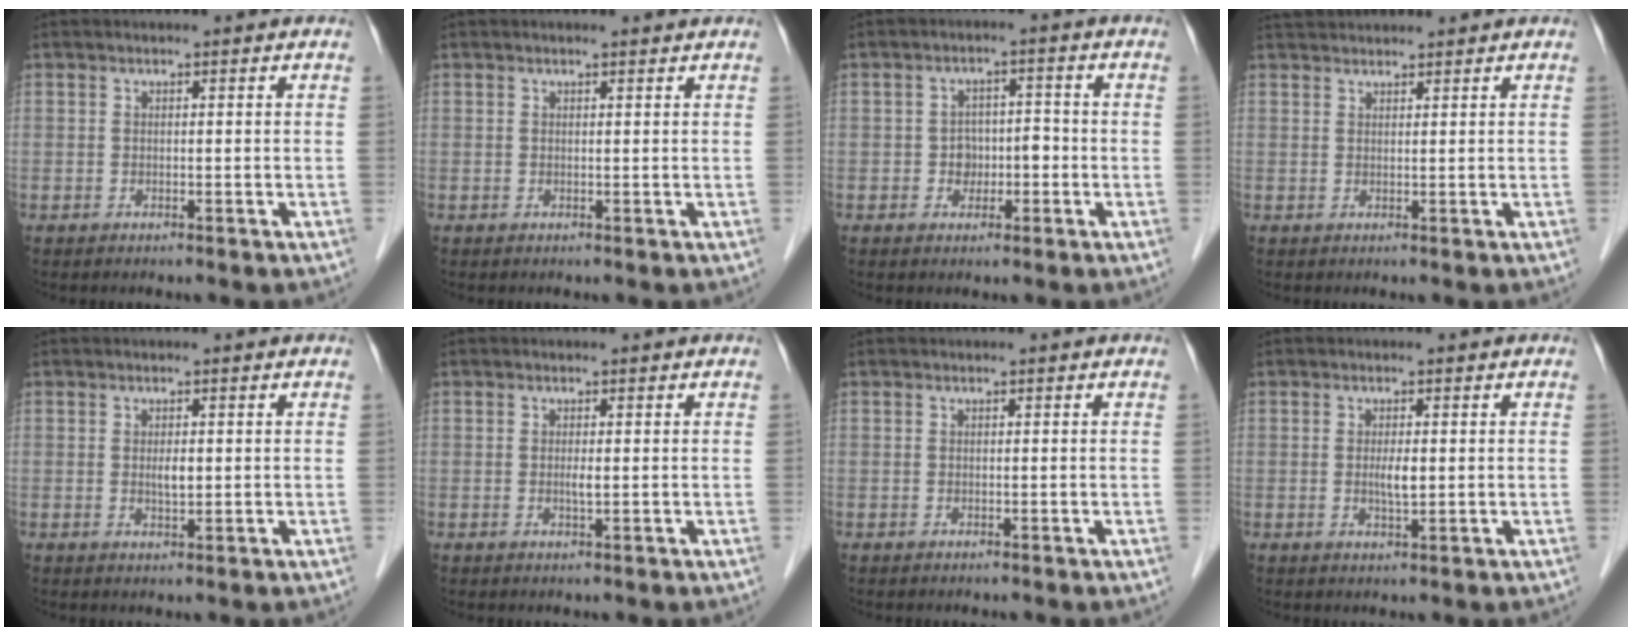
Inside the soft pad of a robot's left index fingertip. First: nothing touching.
{"total": 1.2, "force": [1.1, 0.0, 0.5], "torque": [-0.011, 0.007, 0.017]}
{"total": 3.8, "force": [-1.3, 2.9, 2.0], "torque": [-0.029, 0.015, -0.020]}
{"total": 3.8, "force": [3.7, 0.3, 0.7], "torque": [-0.013, 0.036, 0.067]}
{"total": 1.6, "force": [0.2, 0.5, 1.5], "torque": [-0.030, -0.004, 0.005]}
{"total": 1.0, "force": [0.0, 0.1, 1.0], "torque": [-0.023, -0.004, 0.000]}
{"total": 0.0}
{"total": 2.2, "force": [0.1, 0.4, 2.1], "torque": [-0.044, -0.004, 0.003]}